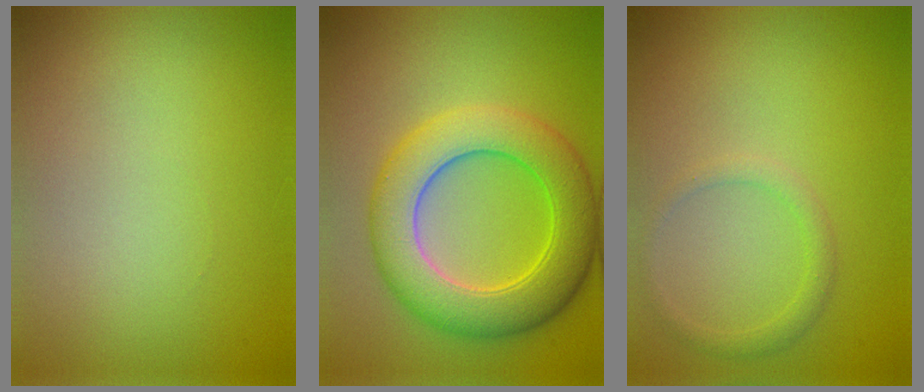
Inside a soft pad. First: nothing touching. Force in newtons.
{"total": 8.3, "press": 8.3, "slide": 0.4}
{"total": 1.5, "press": 1.5, "slide": 0.1}